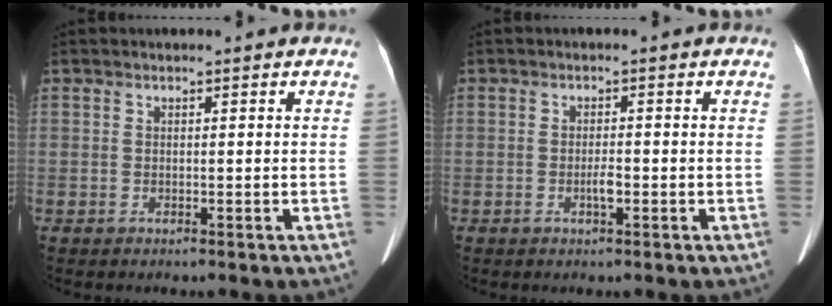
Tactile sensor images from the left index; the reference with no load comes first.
{"total": 1.7, "force": [-0.8, 0.3, 1.5], "torque": [-0.029, -0.001, -0.012]}